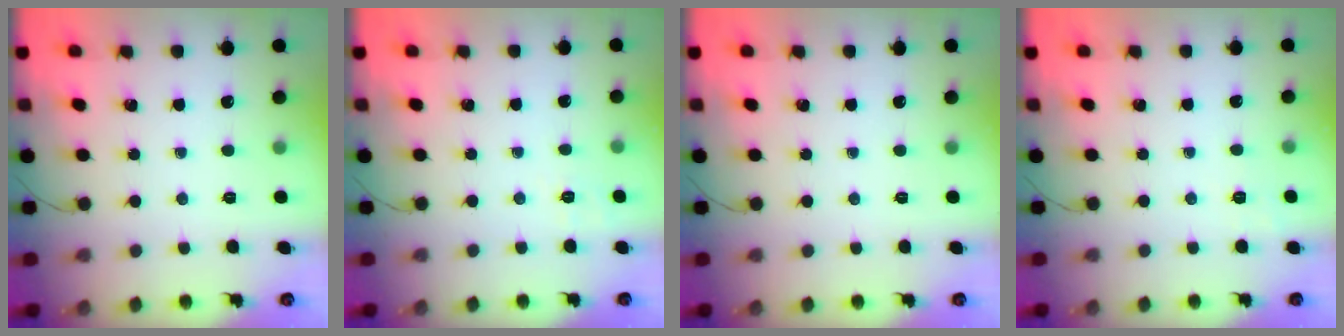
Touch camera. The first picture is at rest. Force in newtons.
{"total": 2.0, "press": 0.8, "slide": 1.9}
{"total": 0.0}
{"total": 1.8, "press": 0.1, "slide": 1.8}